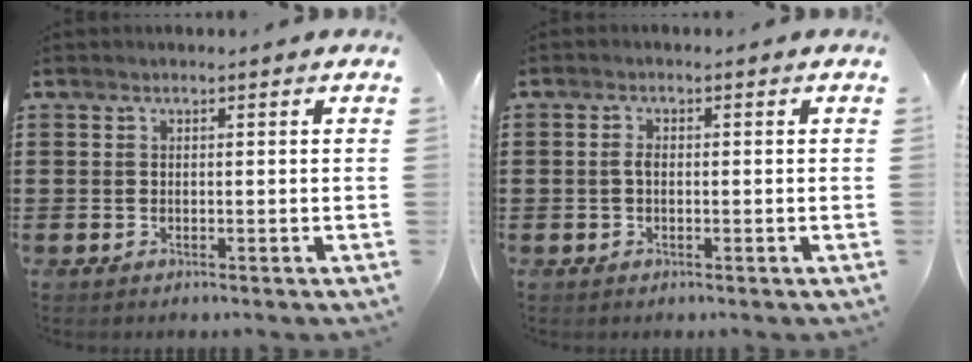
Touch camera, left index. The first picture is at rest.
{"total": 1.7, "force": [-0.2, 1.0, 1.4], "torque": [-0.036, 0.000, -0.007]}